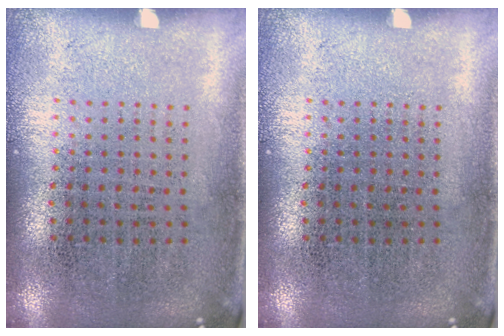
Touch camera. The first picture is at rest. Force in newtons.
{"total": 0.0}